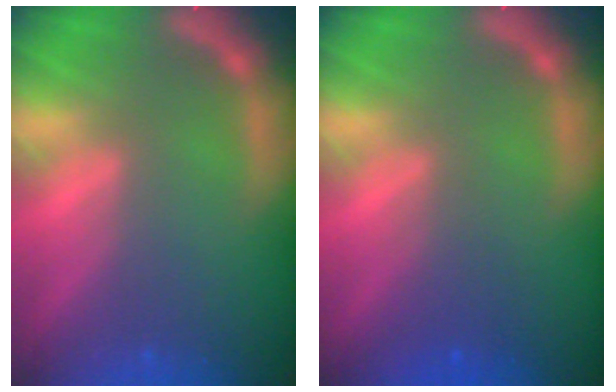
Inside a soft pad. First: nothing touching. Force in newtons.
{"total": 1.9}